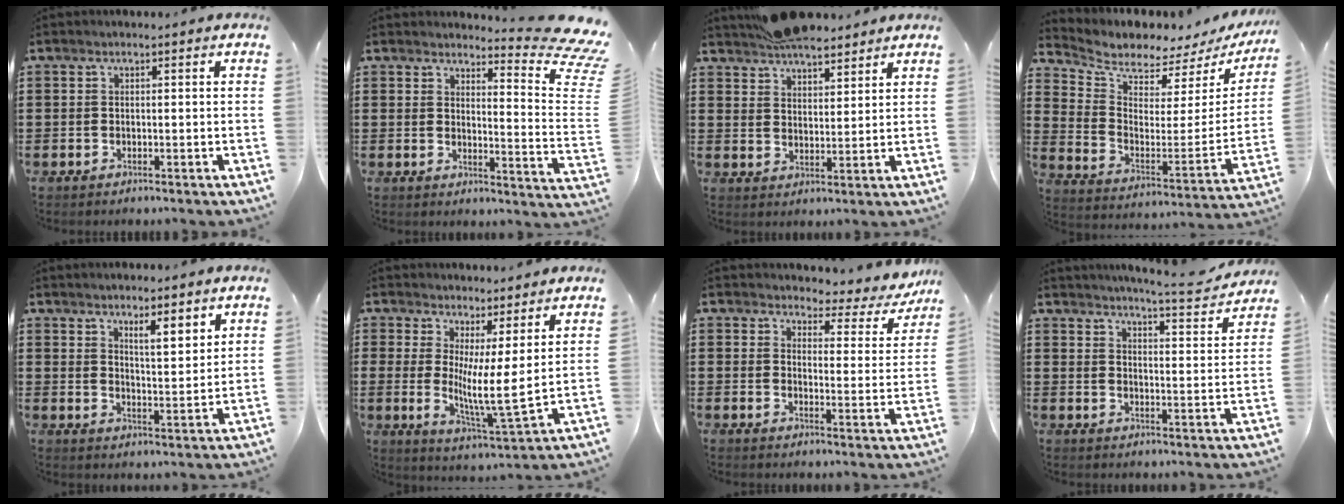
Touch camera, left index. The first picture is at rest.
{"total": 7.1, "force": [5.7, 0.7, 4.1], "torque": [-0.061, -0.055, 0.092]}
{"total": 6.7, "force": [6.0, 2.4, 2.0], "torque": [-0.056, -0.002, 0.117]}
{"total": 4.5, "force": [4.3, 1.1, 0.6], "torque": [-0.046, -0.050, 0.073]}
{"total": 5.0, "force": [4.0, 0.8, 3.0], "torque": [-0.046, -0.018, 0.063]}
{"total": 7.5, "force": [2.4, 0.8, 7.0], "torque": [-0.121, -0.031, 0.043]}
{"total": 3.7, "force": [3.4, 1.1, 1.2], "torque": [-0.037, -0.024, 0.052]}
{"total": 5.7, "force": [5.3, -0.5, 1.9], "torque": [-0.043, -0.036, 0.086]}